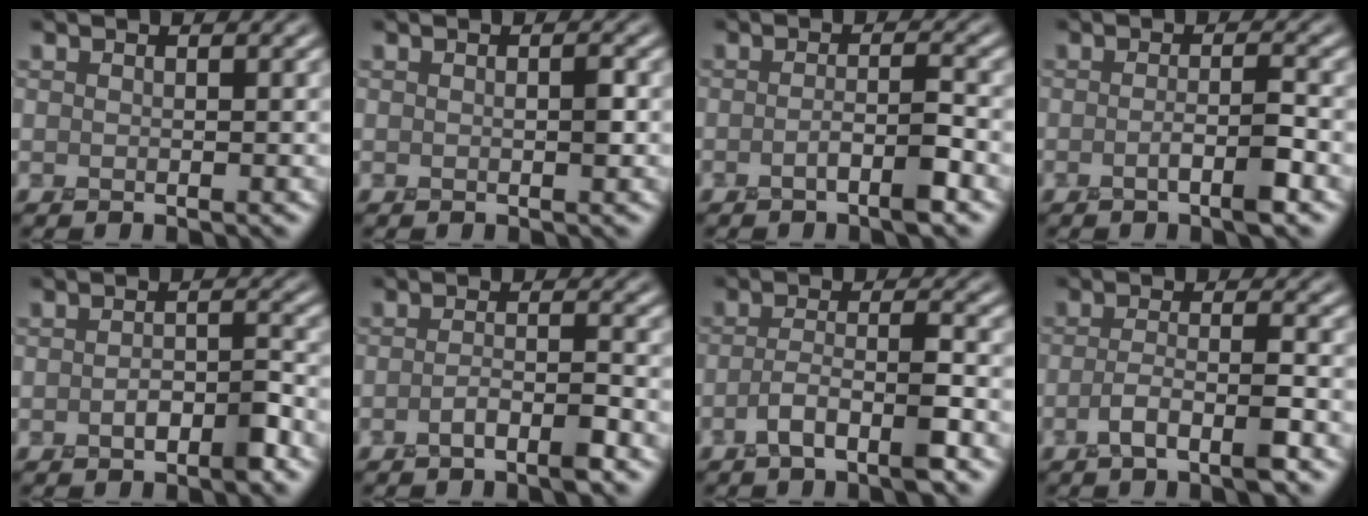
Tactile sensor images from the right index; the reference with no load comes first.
{"total": 0.8, "force": [0.1, 0.1, 0.8], "torque": [-0.014, 0.003, 0.002]}
{"total": 2.3, "force": [-1.2, 0.3, 1.9], "torque": [-0.034, 0.009, -0.027]}
{"total": 2.3, "force": [-1.0, 0.3, 2.1], "torque": [-0.037, 0.006, -0.022]}
{"total": 2.5, "force": [-1.3, 0.9, 1.9], "torque": [-0.032, 0.007, -0.020]}
{"total": 2.3, "force": [-1.5, 0.4, 1.6], "torque": [-0.030, 0.008, -0.033]}
{"total": 3.8, "force": [-1.9, 0.9, 3.2], "torque": [-0.061, 0.006, -0.040]}
{"total": 3.4, "force": [-1.7, 0.7, 2.9], "torque": [-0.057, 0.005, -0.038]}